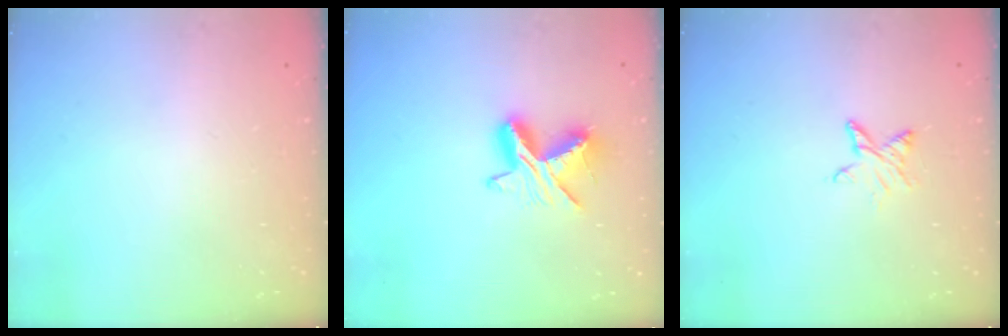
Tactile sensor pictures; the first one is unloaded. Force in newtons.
{"total": 10.0, "press": 10.0, "slide": 0.2}
{"total": 5.2, "press": 5.1, "slide": 0.7}